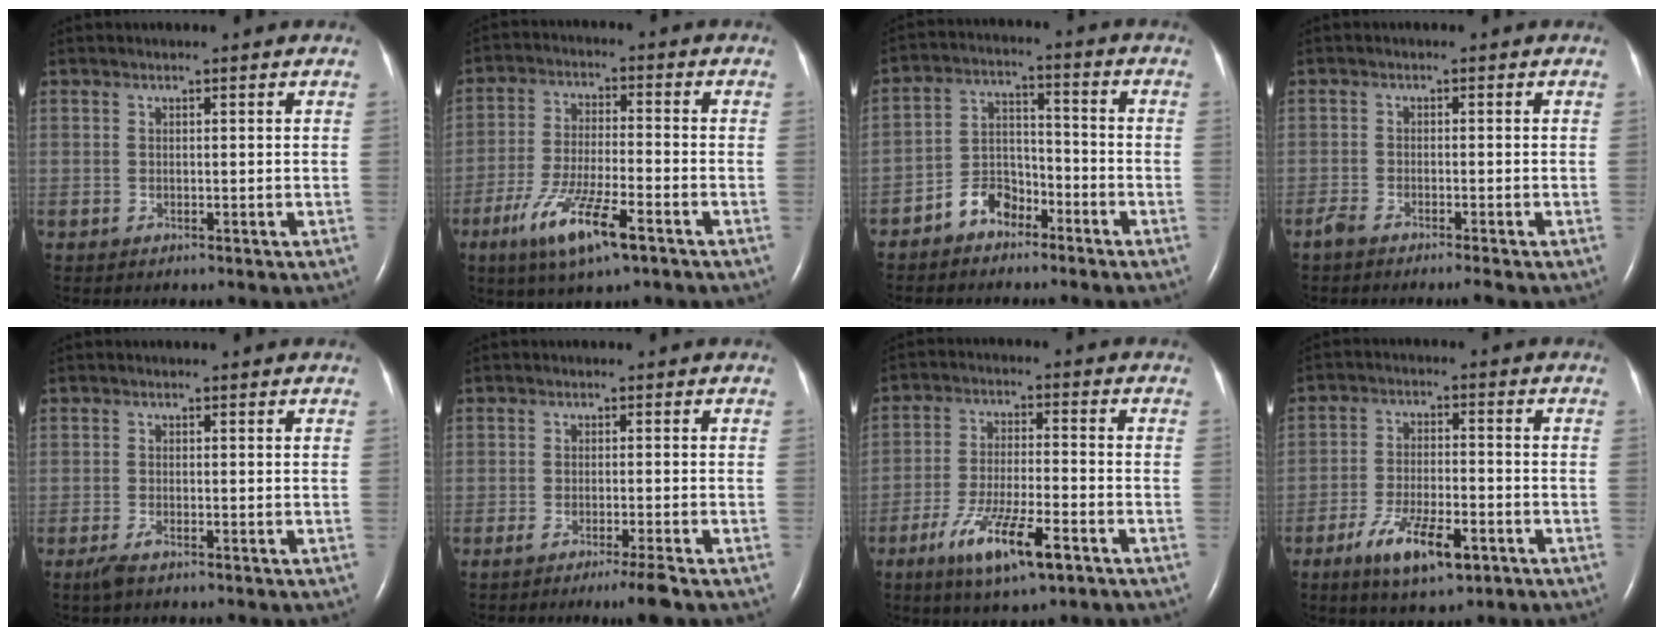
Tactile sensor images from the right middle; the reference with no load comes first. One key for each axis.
{"total": 11.0, "fx": -6.1, "fy": 1.8, "fz": 9.0, "tx": -0.180, "ty": -0.019, "tz": -0.107}
{"total": 6.4, "fx": -4.4, "fy": 3.8, "fz": 2.8, "tx": -0.056, "ty": 0.020, "tz": -0.081}
{"total": 3.1, "fx": -2.6, "fy": -0.1, "fz": 1.7, "tx": -0.034, "ty": -0.006, "tz": -0.048}
{"total": 1.9, "fx": -1.3, "fy": 0.3, "fz": 1.4, "tx": -0.039, "ty": -0.006, "tz": -0.027}
{"total": 3.6, "fx": -2.6, "fy": -0.9, "fz": 2.4, "tx": -0.043, "ty": -0.009, "tz": -0.047}
{"total": 10.9, "fx": -6.0, "fy": 2.1, "fz": 8.9, "tx": -0.172, "ty": -0.018, "tz": -0.103}
{"total": 9.4, "fx": -5.1, "fy": 2.9, "fz": 7.3, "tx": -0.140, "ty": -0.011, "tz": -0.084}